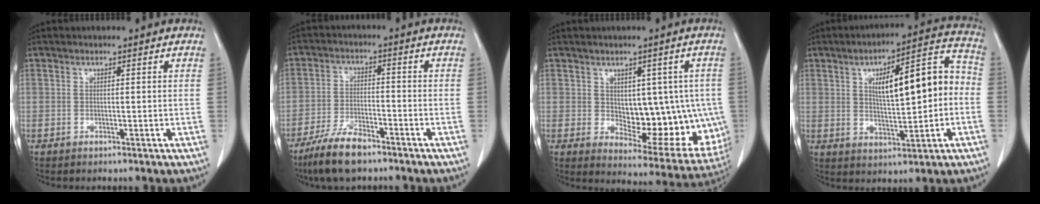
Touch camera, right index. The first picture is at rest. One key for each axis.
{"total": 7.8, "fx": -6.0, "fy": 2.0, "fz": 4.7, "tx": -0.097, "ty": -0.013, "tz": -0.110}
{"total": 14.3, "fx": 0.0, "fy": 7.6, "fz": 12.1, "tx": -0.143, "ty": 0.004, "tz": 0.023}
{"total": 13.5, "fx": 0.9, "fy": 3.8, "fz": 12.9, "tx": -0.185, "ty": 0.040, "tz": 0.019}